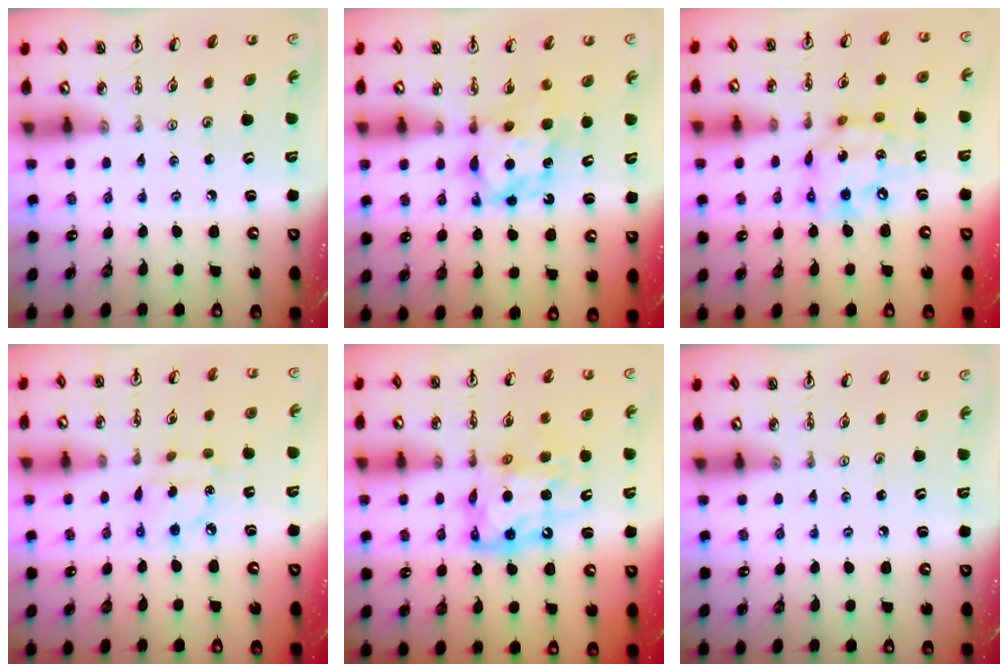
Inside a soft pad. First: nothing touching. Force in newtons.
{"total": 6.3, "press": 6.3, "slide": 0.5}
{"total": 13.3, "press": 13.3, "slide": 1.5}
{"total": 5.3, "press": 5.3, "slide": 0.1}
{"total": 10.6, "press": 10.6, "slide": 1.0}
{"total": 0.0}